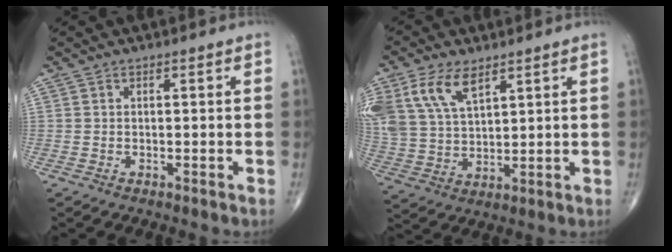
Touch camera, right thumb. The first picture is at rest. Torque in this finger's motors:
{"motor_torque": [0.42, 0.59, 1.31, 0.85, 0.18]}